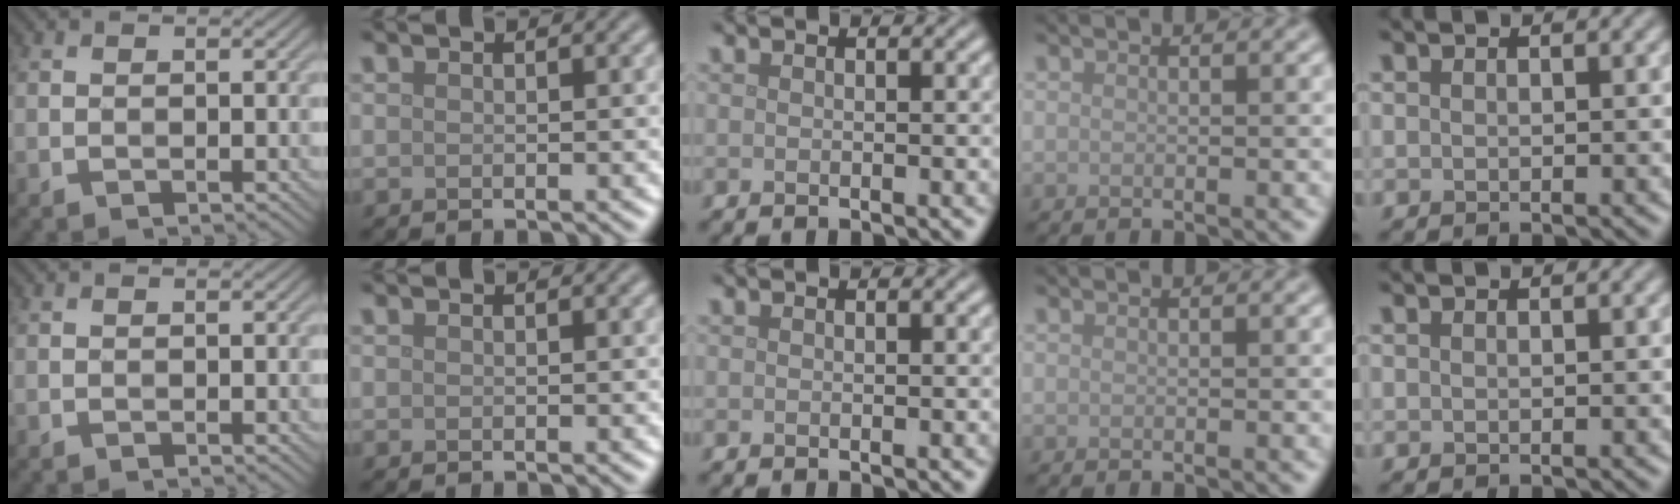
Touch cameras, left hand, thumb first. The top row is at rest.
{}